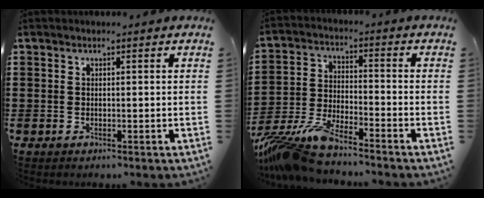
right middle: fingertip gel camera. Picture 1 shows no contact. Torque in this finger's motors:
{"motor_torque": [0.77, 0.11, 0.28, 0.21]}